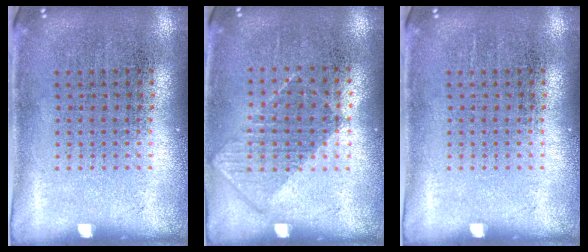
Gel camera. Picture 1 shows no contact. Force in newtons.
{"total": 0.8, "press": 0.7, "slide": 0.4}
{"total": 0.0}